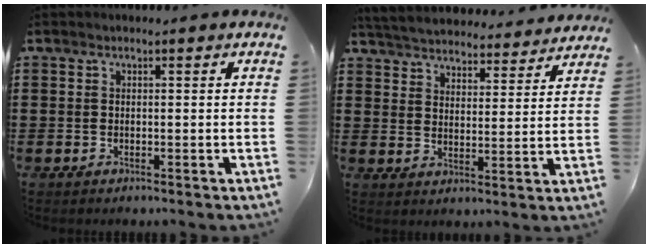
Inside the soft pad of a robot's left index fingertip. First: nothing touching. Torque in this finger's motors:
{"motor_torque": [0.34, -1.80, -0.59, 0.02]}